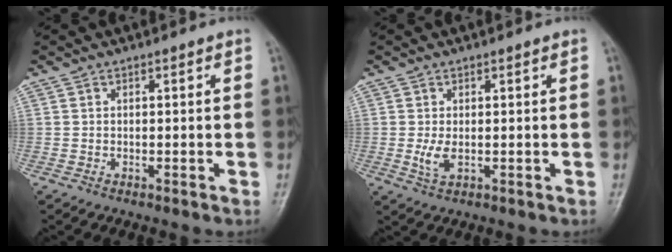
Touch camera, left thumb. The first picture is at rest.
{"total": 3.0, "force": [-0.1, 1.5, 2.6], "torque": [-0.048, -0.004, 0.007]}